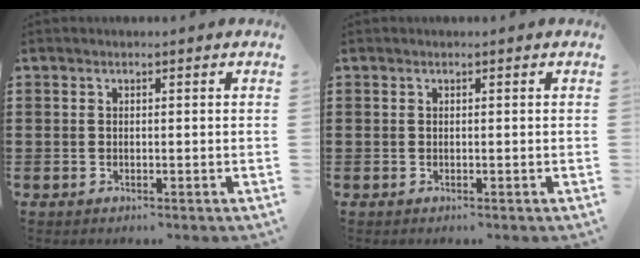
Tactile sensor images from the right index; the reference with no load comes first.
{"total": 0.0}